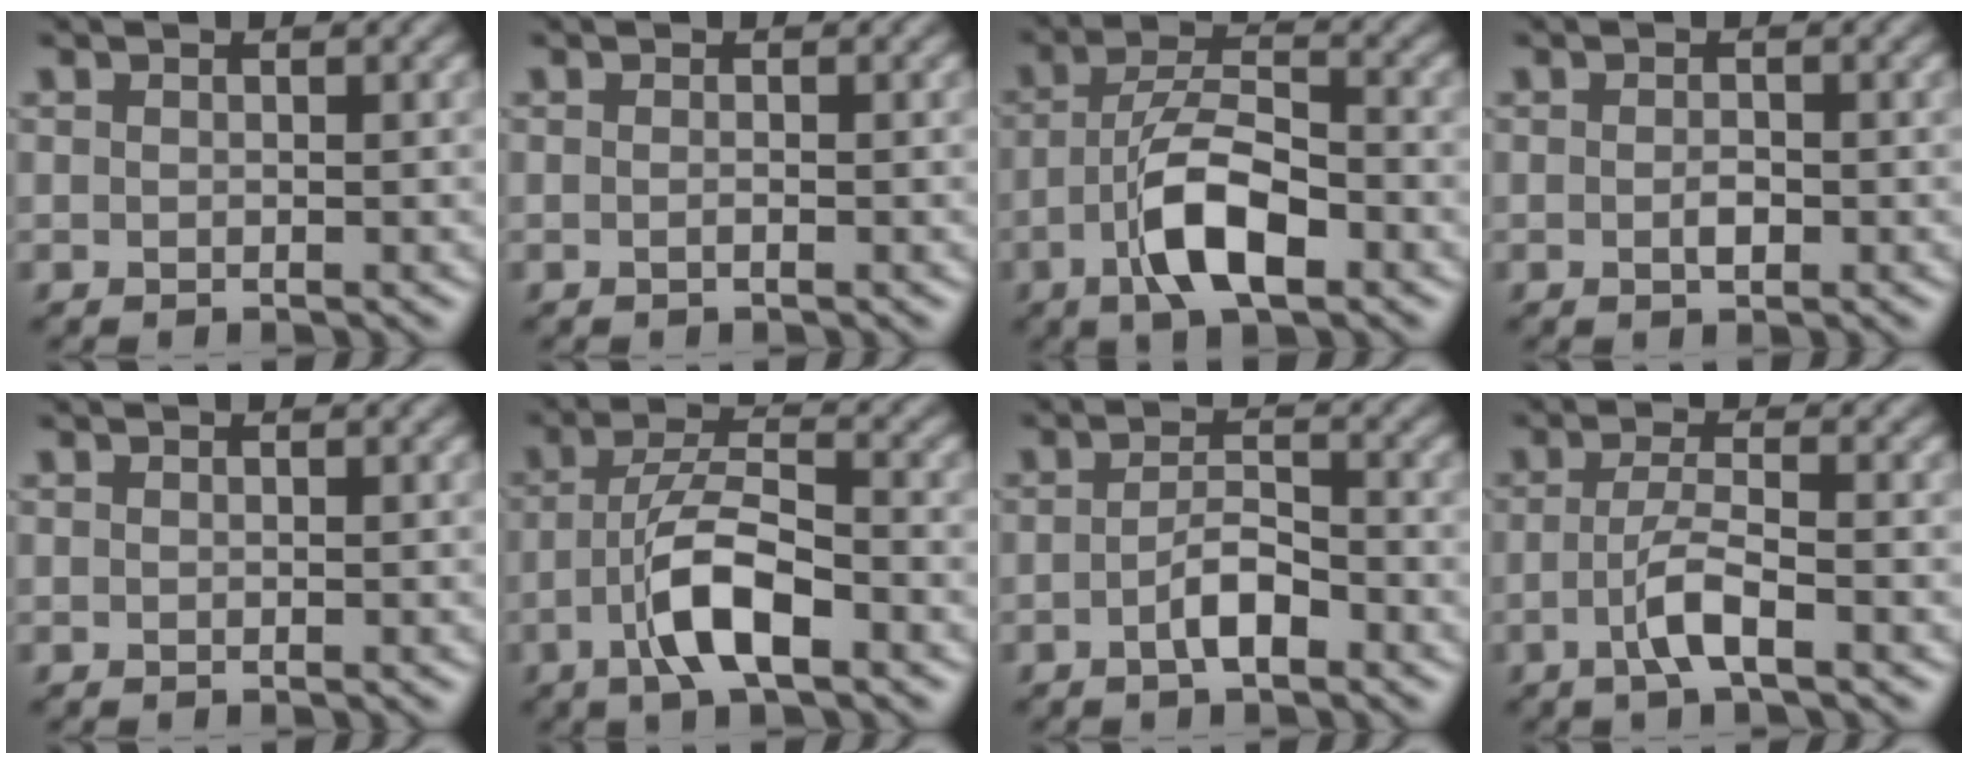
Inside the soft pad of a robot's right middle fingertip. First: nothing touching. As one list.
[{"total": 0.0}, {"total": 6.7, "force": [-2.9, 2.5, 5.5], "torque": [-0.102, 0.009, -0.056]}, {"total": 1.1, "force": [-0.3, 0.5, 0.9], "torque": [-0.018, 0.003, -0.005]}, {"total": 0.0}, {"total": 6.1, "force": [-2.7, 1.9, 5.2], "torque": [-0.099, 0.010, -0.052]}, {"total": 2.6, "force": [-1.4, 0.8, 2.0], "torque": [-0.038, 0.009, -0.026]}, {"total": 3.1, "force": [-1.4, 0.4, 2.7], "torque": [-0.059, 0.008, -0.032]}]